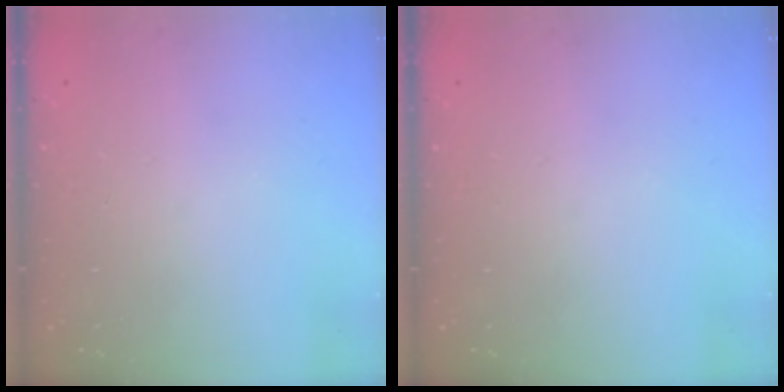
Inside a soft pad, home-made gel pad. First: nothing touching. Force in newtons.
{"total": 0.0}